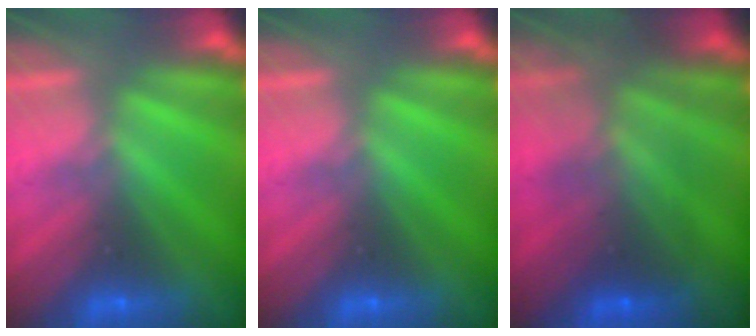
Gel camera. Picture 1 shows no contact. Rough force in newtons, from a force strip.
{"total": 0.0}
{"total": 9.7}